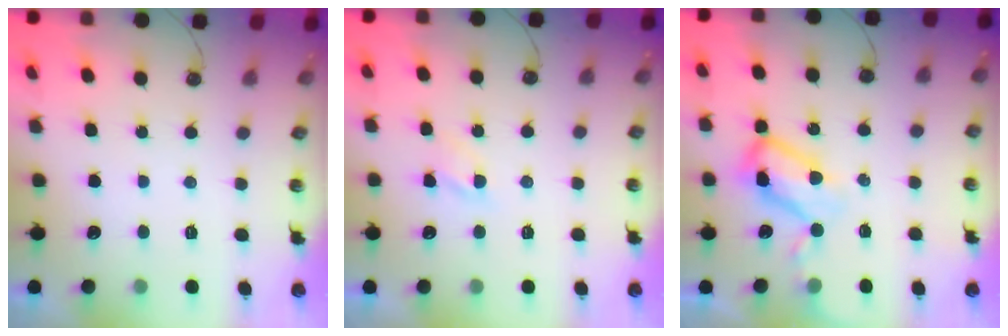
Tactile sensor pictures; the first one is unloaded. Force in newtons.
{"total": 2.8, "press": 2.7, "slide": 0.4}
{"total": 10.7, "press": 10.6, "slide": 1.5}